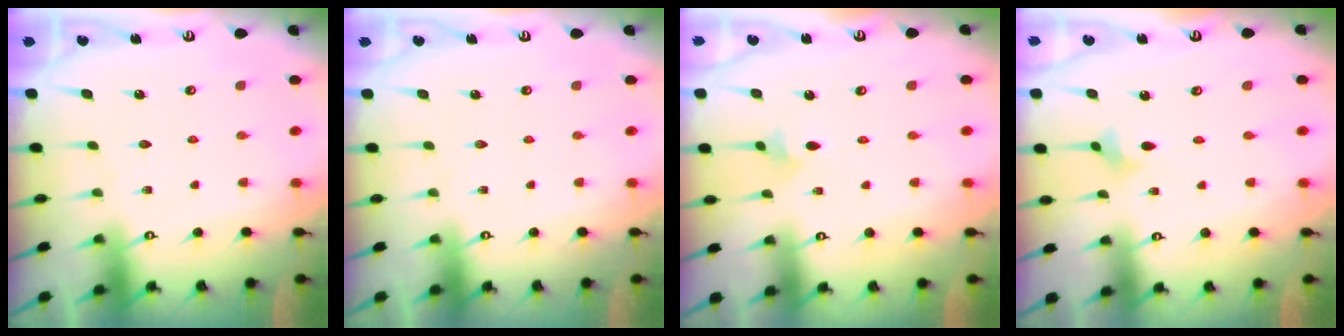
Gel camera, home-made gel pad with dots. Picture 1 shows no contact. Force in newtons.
{"total": 0.0}
{"total": 4.6, "press": 4.6, "slide": 0.7}
{"total": 2.4, "press": 2.3, "slide": 0.4}